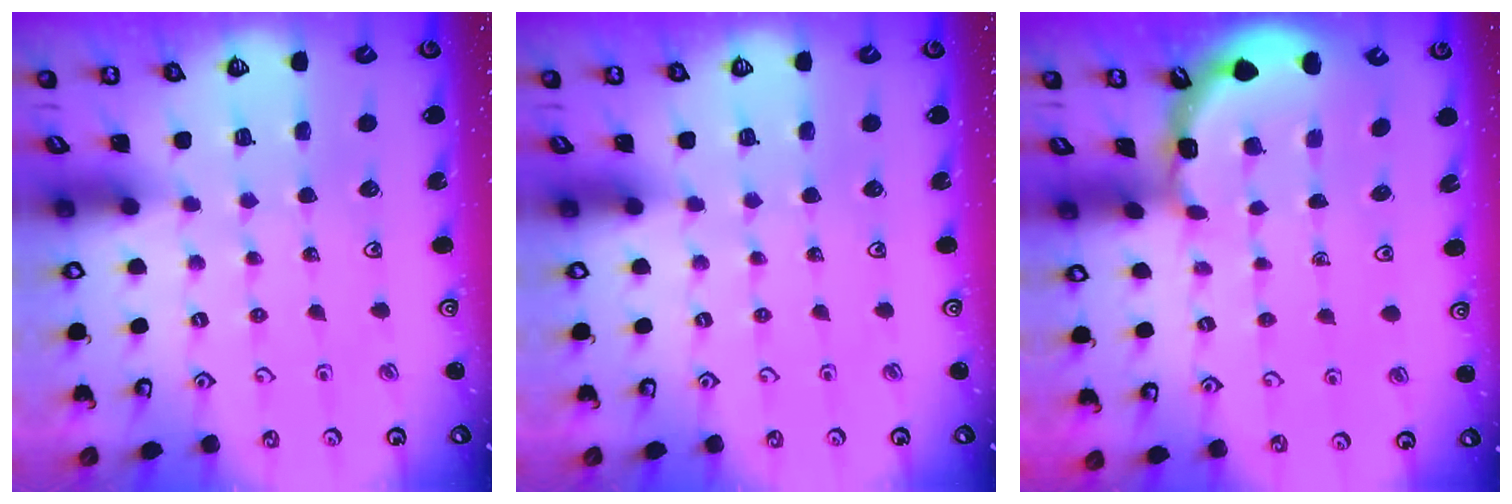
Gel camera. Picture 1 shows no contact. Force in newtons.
{"total": 0.0}
{"total": 2.3, "press": 2.3, "slide": 0.1}